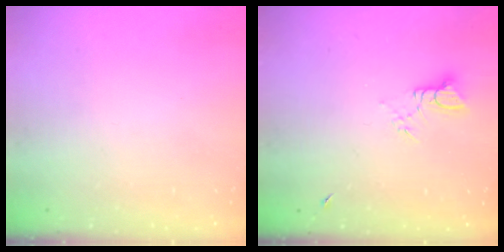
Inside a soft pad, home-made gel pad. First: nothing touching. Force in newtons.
{"total": 3.9, "press": 3.9, "slide": 0.3}